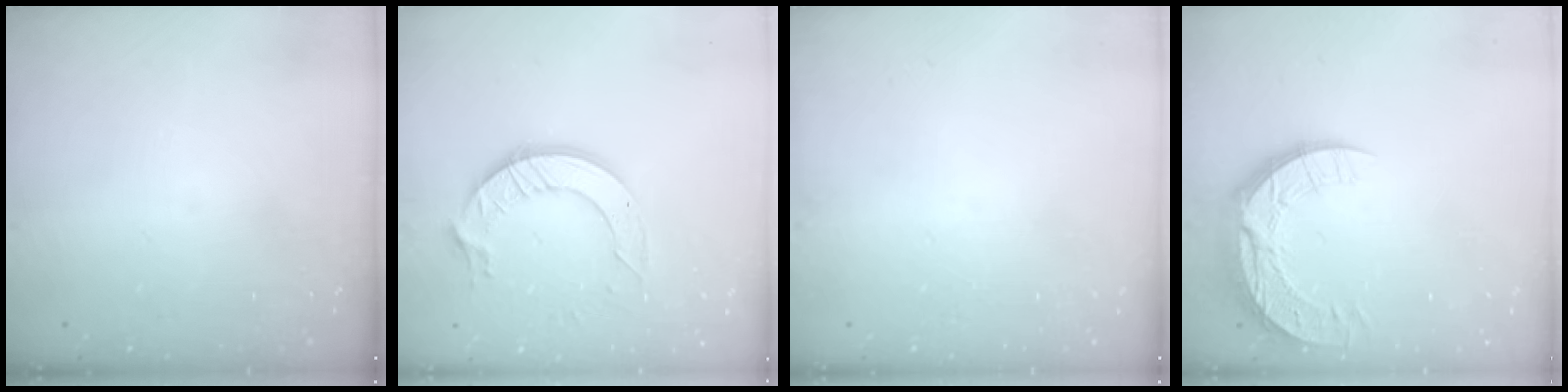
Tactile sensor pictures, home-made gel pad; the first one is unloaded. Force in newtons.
{"total": 11.8, "press": 11.8, "slide": 1.1}
{"total": 0.0}
{"total": 12.9, "press": 12.9, "slide": 1.1}